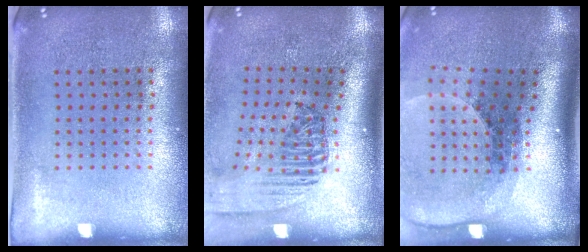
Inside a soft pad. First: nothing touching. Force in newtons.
{"total": 2.4, "press": 1.7, "slide": 1.7}
{"total": 2.7, "press": 1.9, "slide": 1.9}